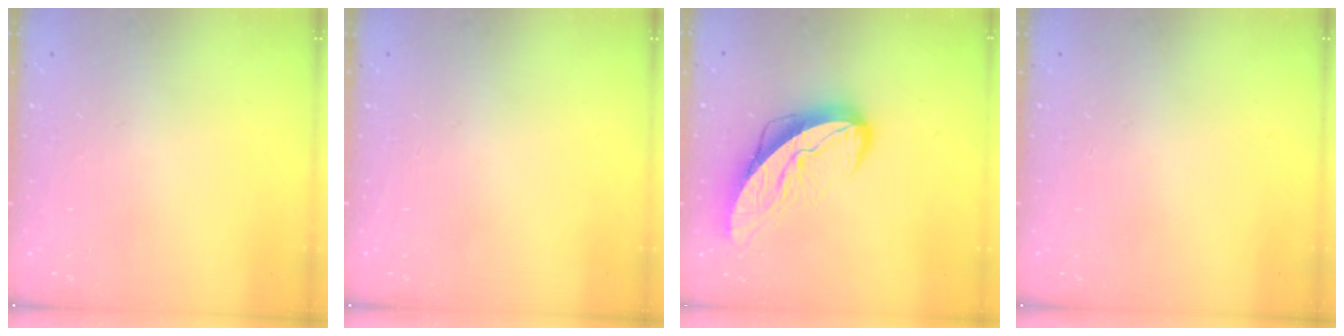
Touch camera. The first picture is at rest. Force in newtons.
{"total": 0.0}
{"total": 14.1, "press": 14.0, "slide": 1.3}
{"total": 0.0}